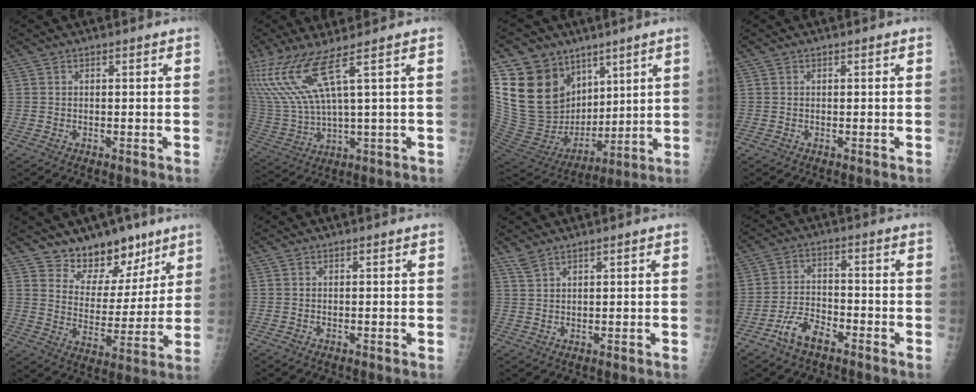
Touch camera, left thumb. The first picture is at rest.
{"total": 12.1, "force": [6.4, 0.8, 10.2], "torque": [-0.259, -0.025, 0.148]}
{"total": 22.0, "force": [9.7, 16.5, 11.0], "torque": [-0.186, -0.024, 0.204]}
{"total": 0.0}
{"total": 12.3, "force": [9.2, 7.0, 4.3], "torque": [-0.011, -0.063, 0.157]}
{"total": 0.0}
{"total": 2.0, "force": [1.7, 0.4, 1.0], "torque": [-0.019, 0.001, 0.041]}
{"total": 6.5, "force": [-4.5, 3.1, 3.5], "torque": [-0.064, 0.028, -0.084]}